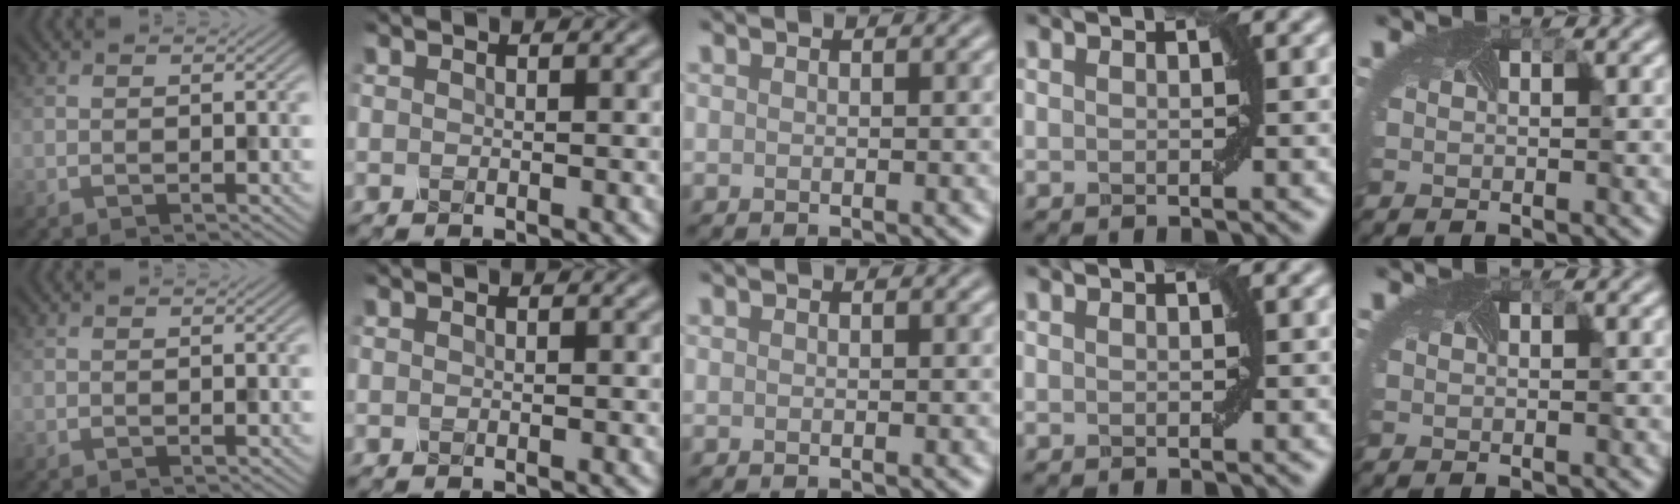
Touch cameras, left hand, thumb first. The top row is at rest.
{}